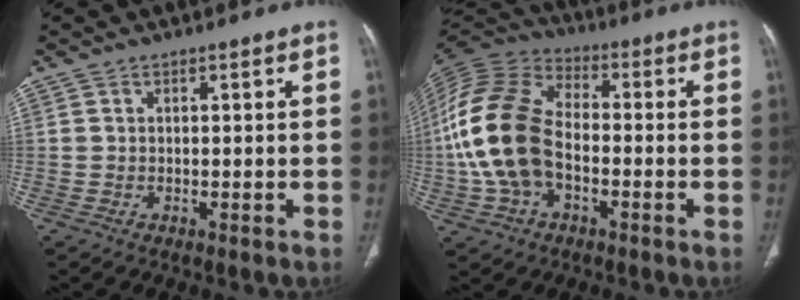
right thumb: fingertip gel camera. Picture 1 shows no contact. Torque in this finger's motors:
{"motor_torque": [0.15, 1.05, 2.06, -0.48, 0.27]}